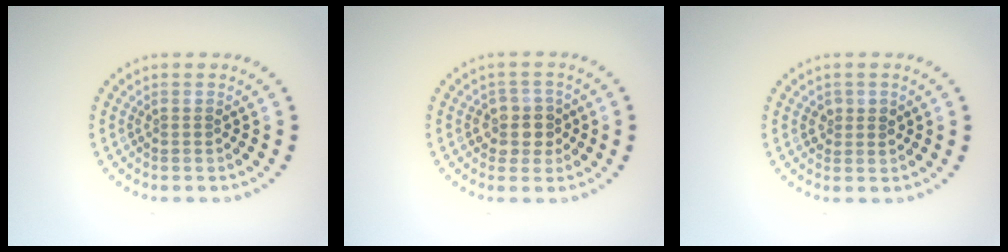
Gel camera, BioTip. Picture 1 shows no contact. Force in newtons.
{"total": 2.7, "press": 2.4, "slide": 1.2}
{"total": 1.4, "press": 1.4, "slide": 0.3}